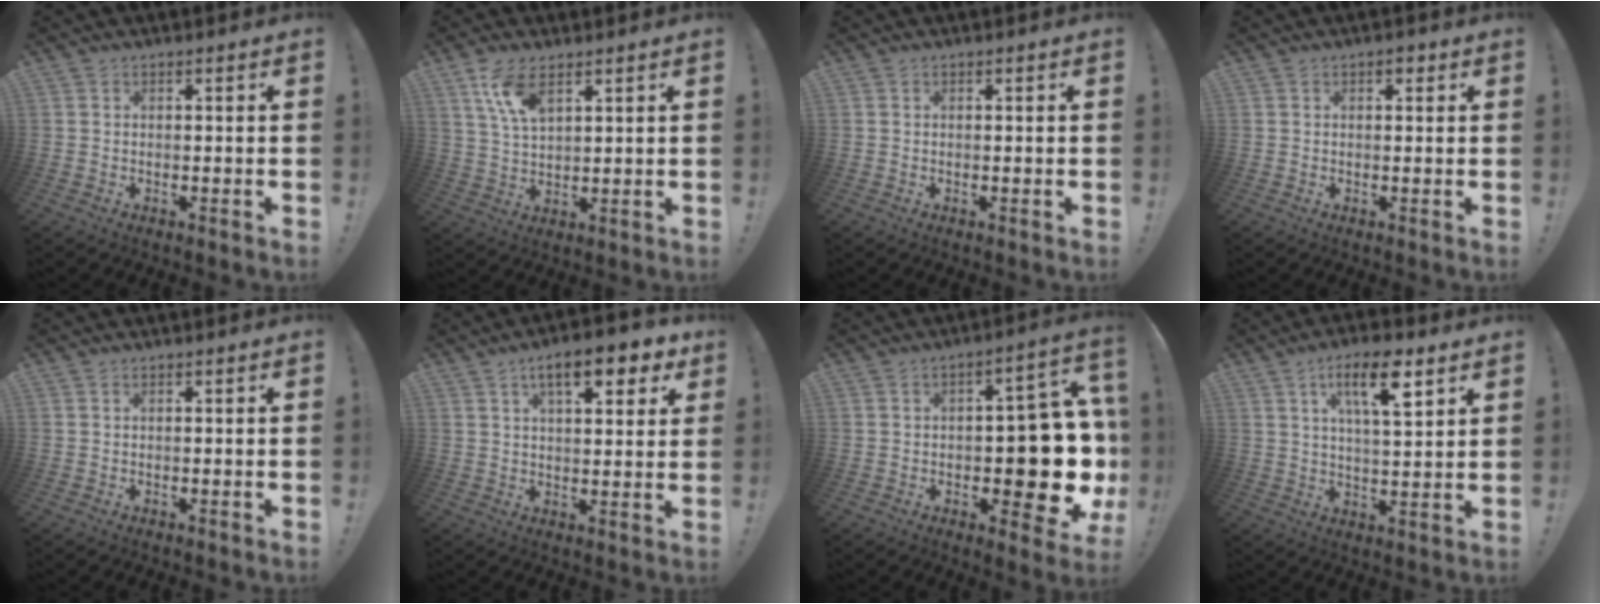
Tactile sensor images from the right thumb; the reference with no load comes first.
{"total": 8.8, "force": [5.1, 3.8, 6.0], "torque": [-0.119, -0.017, 0.094]}
{"total": 0.0}
{"total": 1.5, "force": [0.6, 1.0, 0.9], "torque": [-0.007, 0.000, 0.009]}
{"total": 0.0}
{"total": 11.3, "force": [5.6, 4.0, 8.9], "torque": [-0.127, -0.015, 0.088]}
{"total": 15.7, "force": [-2.7, 7.4, 13.5], "torque": [-0.154, 0.015, -0.035]}
{"total": 13.2, "force": [5.9, 4.1, 11.0], "torque": [-0.180, -0.013, 0.096]}